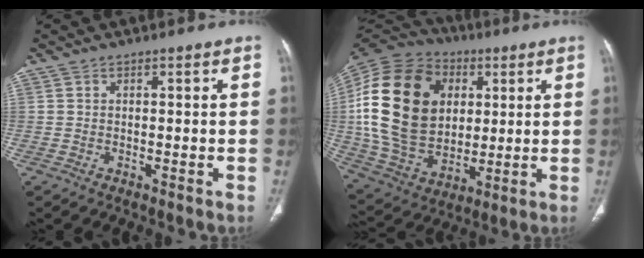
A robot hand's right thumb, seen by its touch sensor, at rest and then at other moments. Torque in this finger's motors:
{"motor_torque": [0.87, 1.29, 1.46, -0.93, 0.31]}